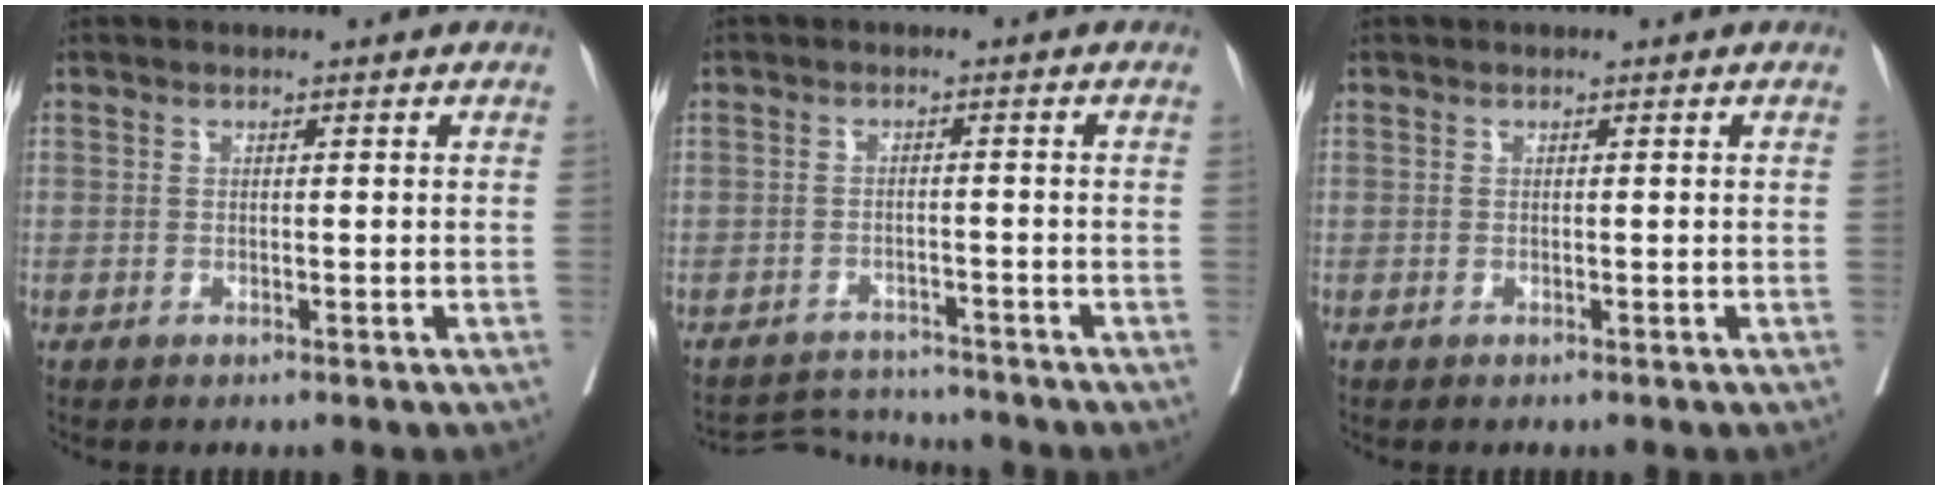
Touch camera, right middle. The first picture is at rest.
{"total": 4.4, "force": [-4.2, 0.2, -1.1], "torque": [0.021, 0.003, -0.069]}
{"total": 0.0}